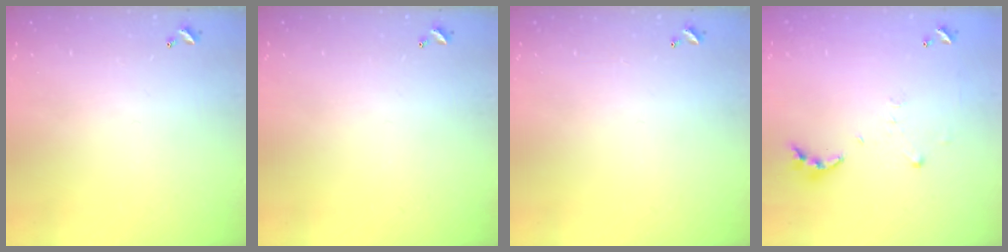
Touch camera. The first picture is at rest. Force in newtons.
{"total": 0.0}
{"total": 0.0}
{"total": 6.3, "press": 6.3, "slide": 0.6}